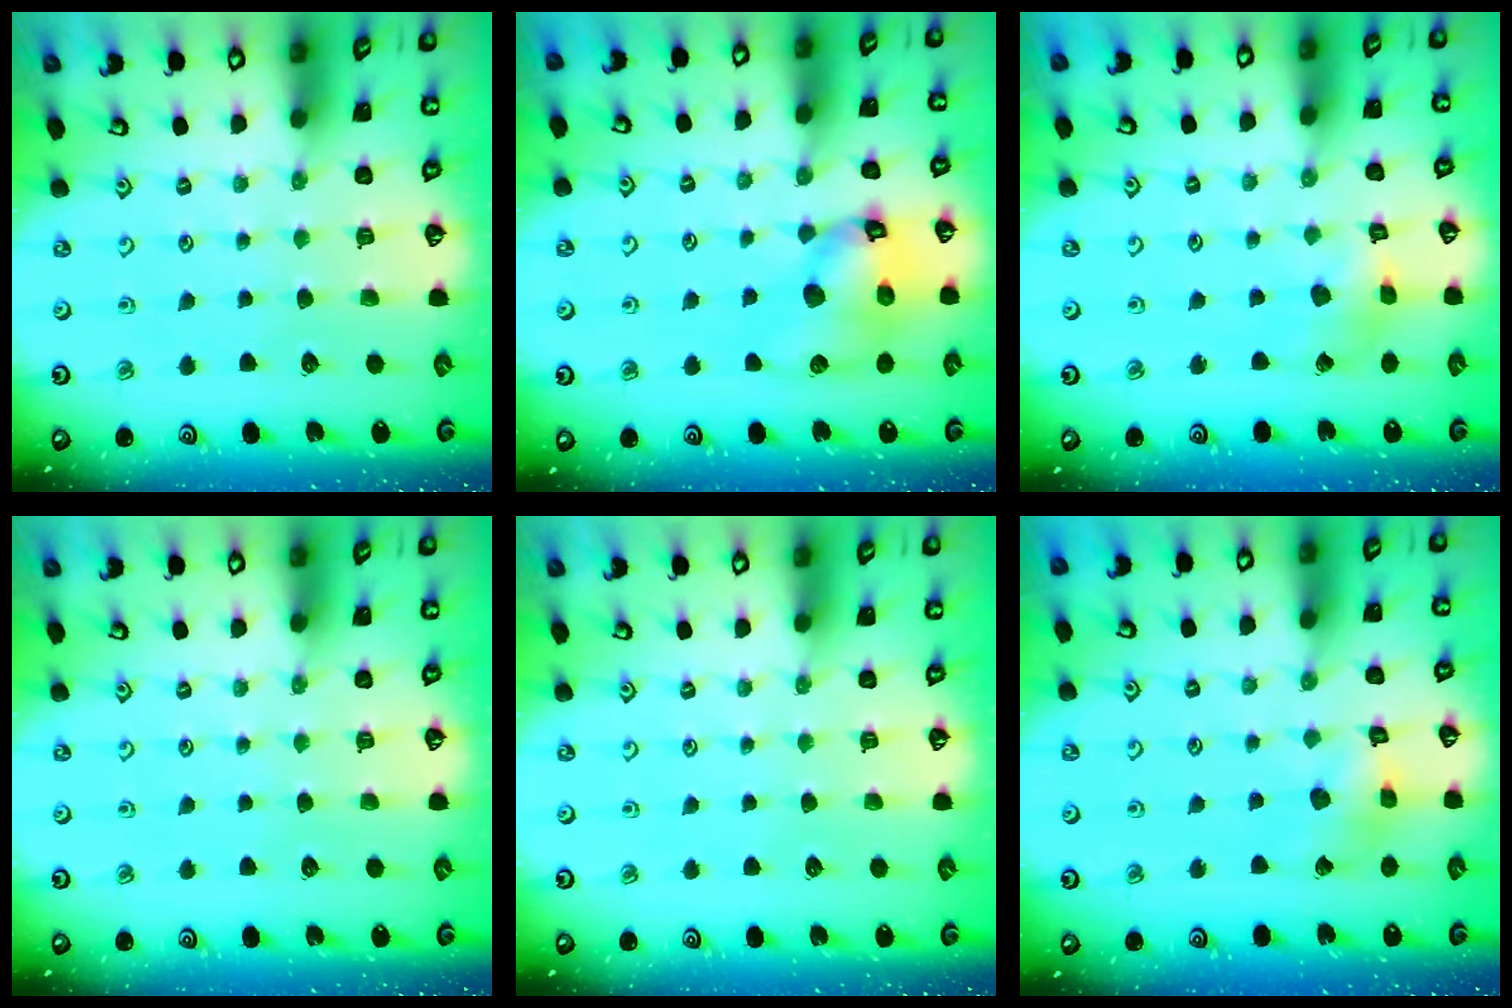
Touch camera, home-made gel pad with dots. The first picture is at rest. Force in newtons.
{"total": 13.6, "press": 13.5, "slide": 1.8}
{"total": 5.4, "press": 5.4, "slide": 0.5}
{"total": 0.0}
{"total": 0.0}
{"total": 7.3, "press": 7.3, "slide": 0.6}